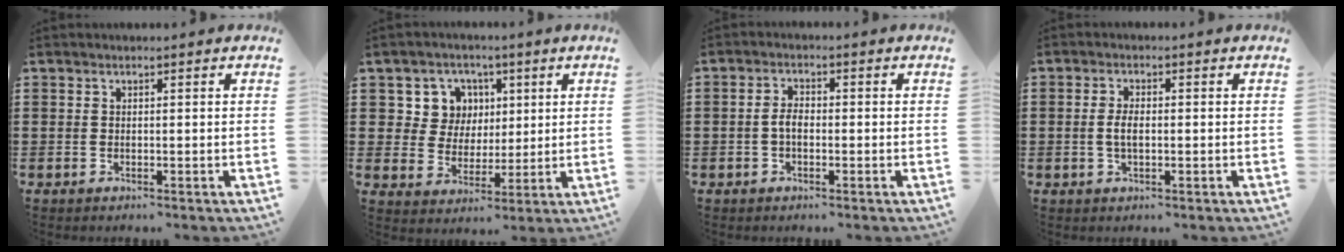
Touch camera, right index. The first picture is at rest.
{"total": 7.3, "force": [2.6, 6.7, 1.5], "torque": [-0.062, 0.009, 0.048]}
{"total": 2.6, "force": [-0.6, 1.3, 2.2], "torque": [-0.050, 0.001, -0.014]}
{"total": 2.8, "force": [-0.2, 1.2, 2.5], "torque": [-0.055, 0.001, -0.008]}